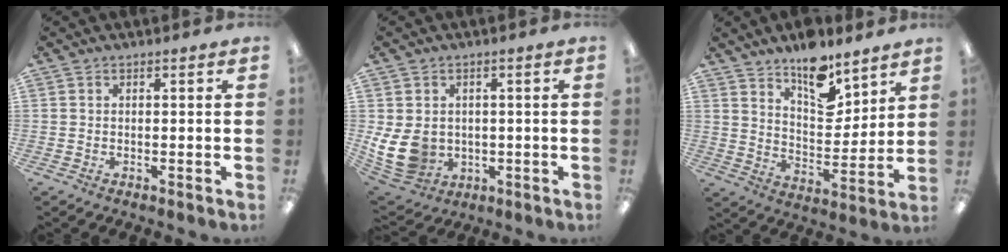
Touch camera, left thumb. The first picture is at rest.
{"total": 10.3, "force": [-0.5, 8.7, 5.6], "torque": [-0.132, -0.002, -0.003]}
{"total": 12.2, "force": [9.5, 5.3, 5.6], "torque": [-0.076, -0.065, 0.170]}